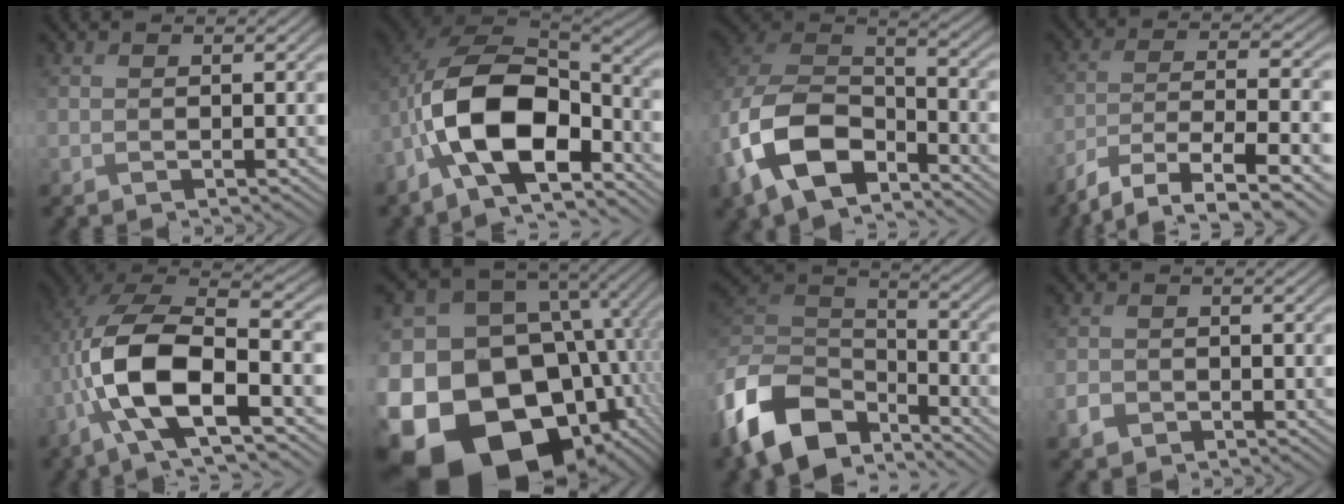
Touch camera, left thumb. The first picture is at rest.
{"total": 14.1, "force": [-5.7, 7.3, 10.7], "torque": [-0.197, -0.012, -0.120]}
{"total": 14.7, "force": [-7.2, 9.1, 9.0], "torque": [-0.216, -0.043, -0.138]}
{"total": 10.1, "force": [-6.8, 2.5, 7.1], "torque": [-0.119, -0.012, -0.121]}
{"total": 13.3, "force": [-4.1, 5.6, 11.4], "torque": [-0.230, -0.003, -0.088]}
{"total": 23.7, "force": [-10.0, 17.2, 13.0], "torque": [-0.283, -0.050, -0.164]}
{"total": 14.4, "force": [-9.3, 8.1, 7.4], "torque": [-0.198, -0.015, -0.188]}
{"total": 2.1, "force": [-1.5, 1.5, 0.2], "torque": [-0.003, -0.006, -0.035]}